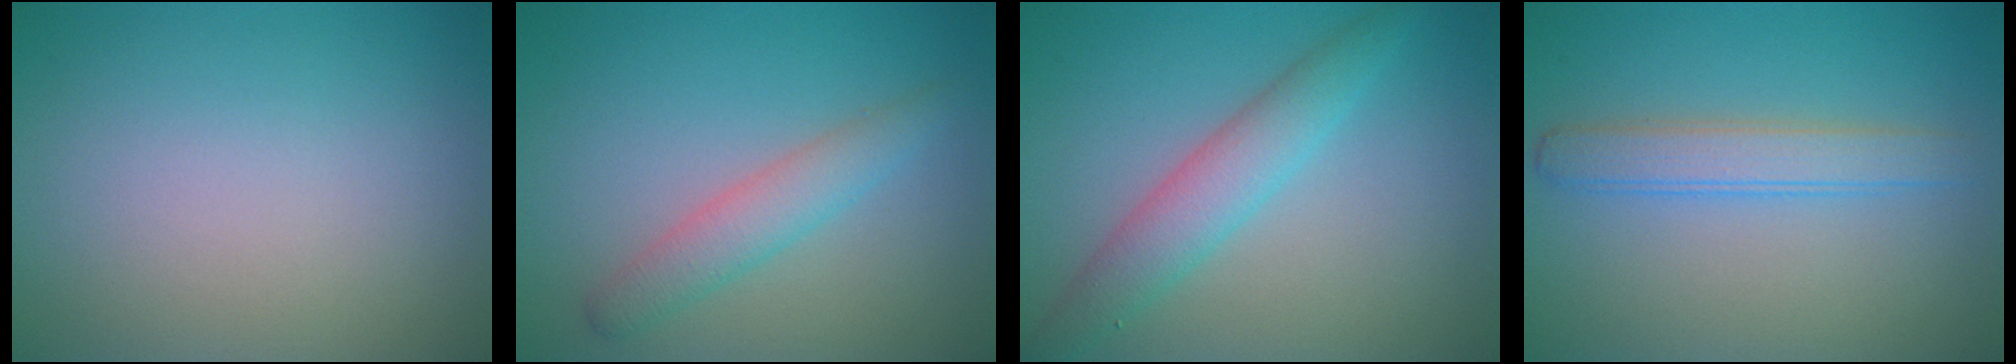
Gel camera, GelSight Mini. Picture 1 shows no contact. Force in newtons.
{"total": 2.7, "press": 2.7, "slide": 0.0}
{"total": 3.8, "press": 3.8, "slide": 0.1}
{"total": 2.9, "press": 2.9, "slide": 0.1}